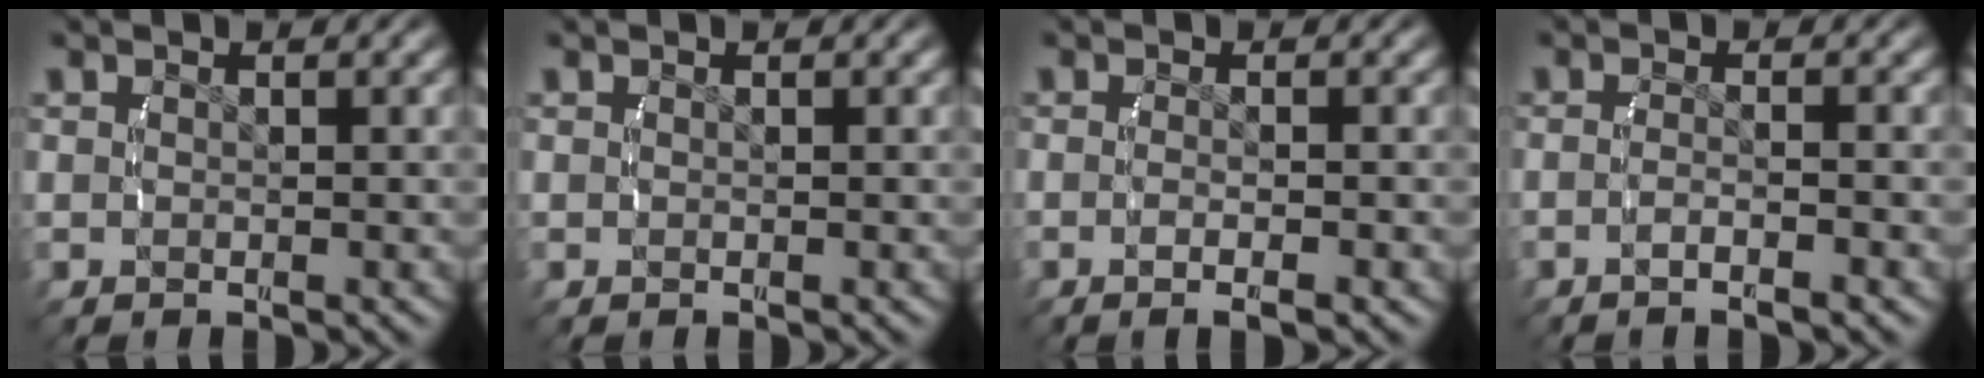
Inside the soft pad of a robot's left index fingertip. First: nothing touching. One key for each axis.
{"total": 0.0}
{"total": 2.1, "fx": -1.4, "fy": -0.1, "fz": 1.5, "tx": -0.028, "ty": -0.001, "tz": -0.022}
{"total": 2.1, "fx": -1.6, "fy": -0.4, "fz": 1.3, "tx": -0.027, "ty": -0.002, "tz": -0.028}